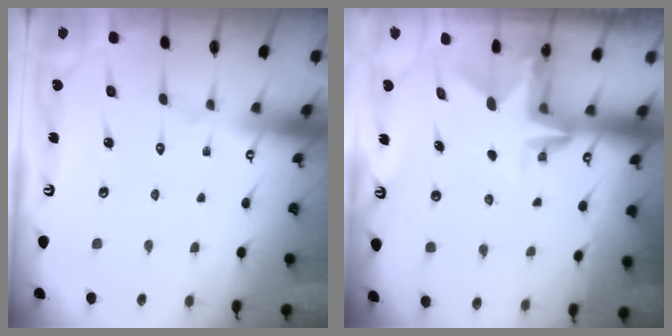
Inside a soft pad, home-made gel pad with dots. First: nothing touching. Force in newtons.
{"total": 3.1, "press": 3.0, "slide": 0.3}